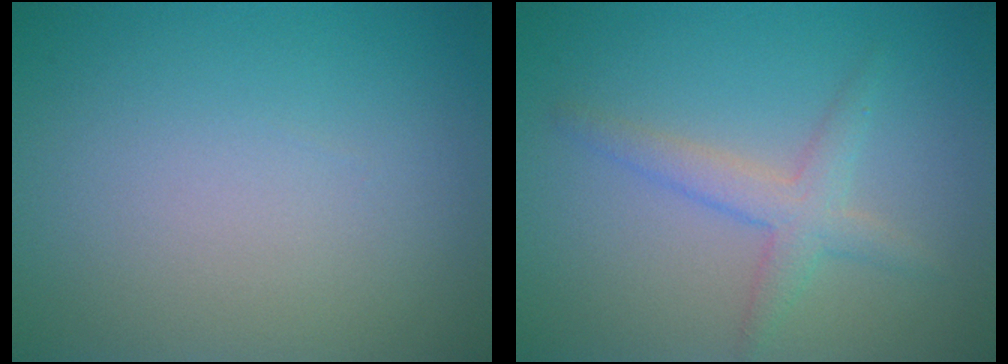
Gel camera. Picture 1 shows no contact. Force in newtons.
{"total": 2.6, "press": 2.6, "slide": 0.2}